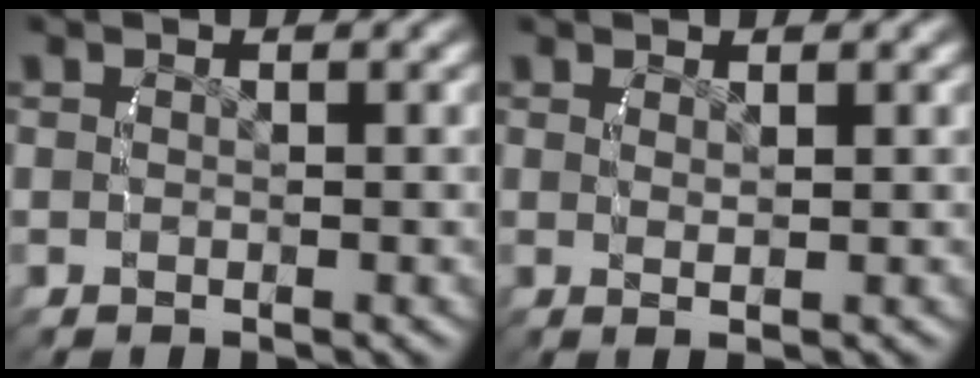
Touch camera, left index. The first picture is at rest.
{"total": 1.0, "force": [0.4, -0.2, 0.9], "torque": [-0.023, -0.005, 0.011]}